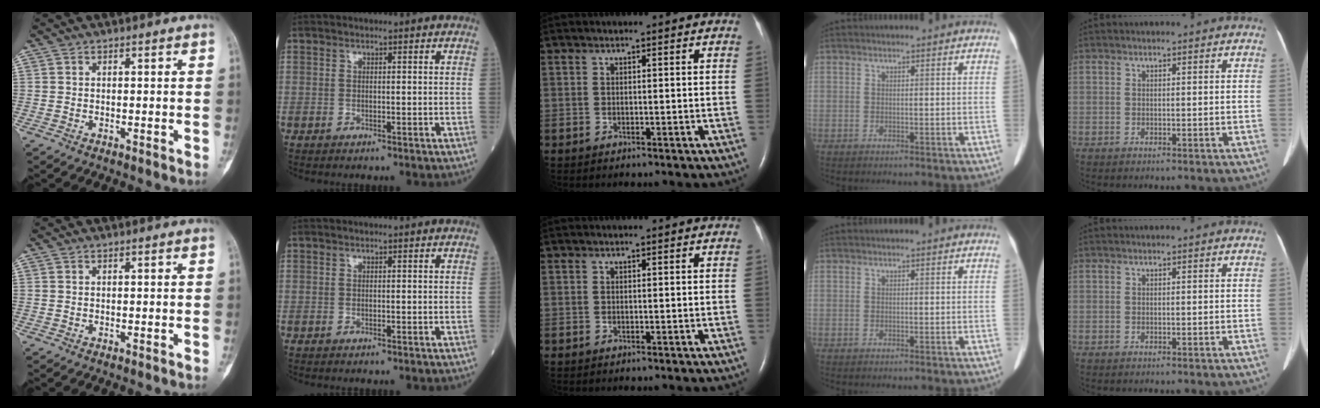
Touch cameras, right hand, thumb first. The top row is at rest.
{}